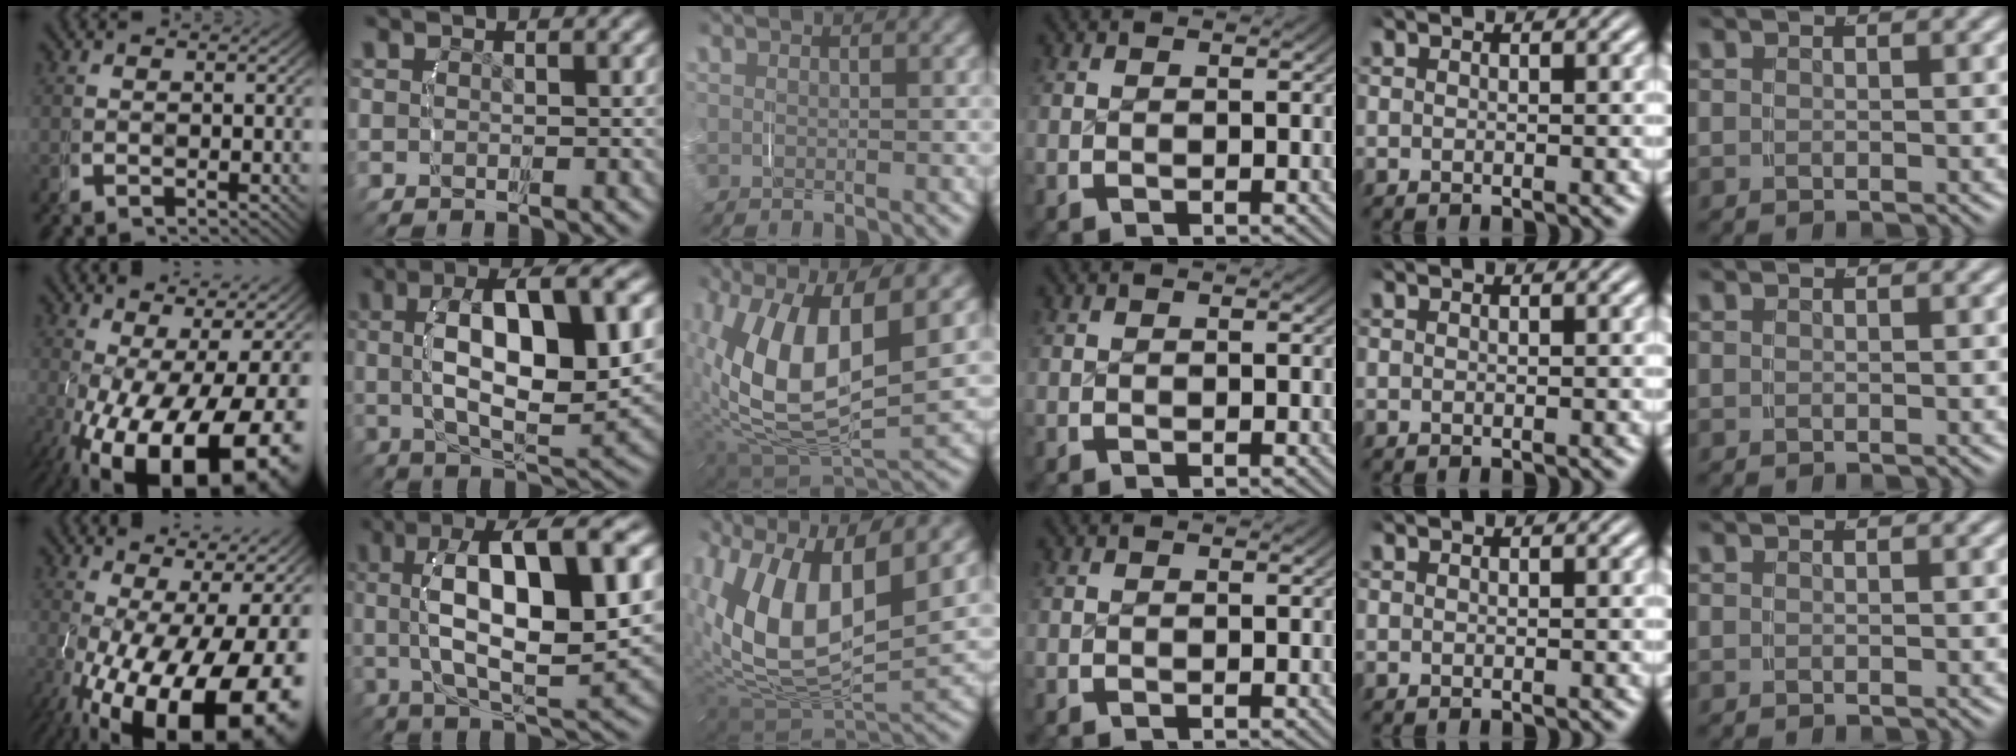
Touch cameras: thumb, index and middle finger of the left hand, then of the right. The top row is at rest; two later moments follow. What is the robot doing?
{"motion": "grasp_and_lifting", "object": "water bottle"}